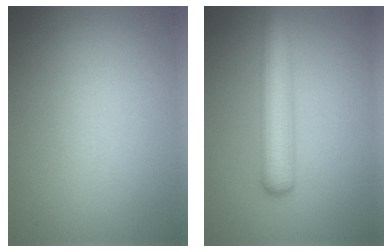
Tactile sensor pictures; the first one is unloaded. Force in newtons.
{"total": 5.5, "press": 5.5, "slide": 0.3}